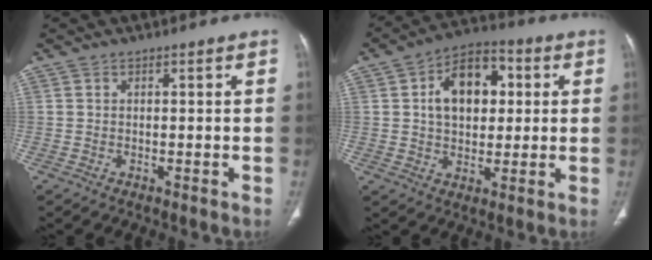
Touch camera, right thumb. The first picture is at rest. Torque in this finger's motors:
{"motor_torque": [0.60, 2.62, 1.01, 0.09, 0.11]}